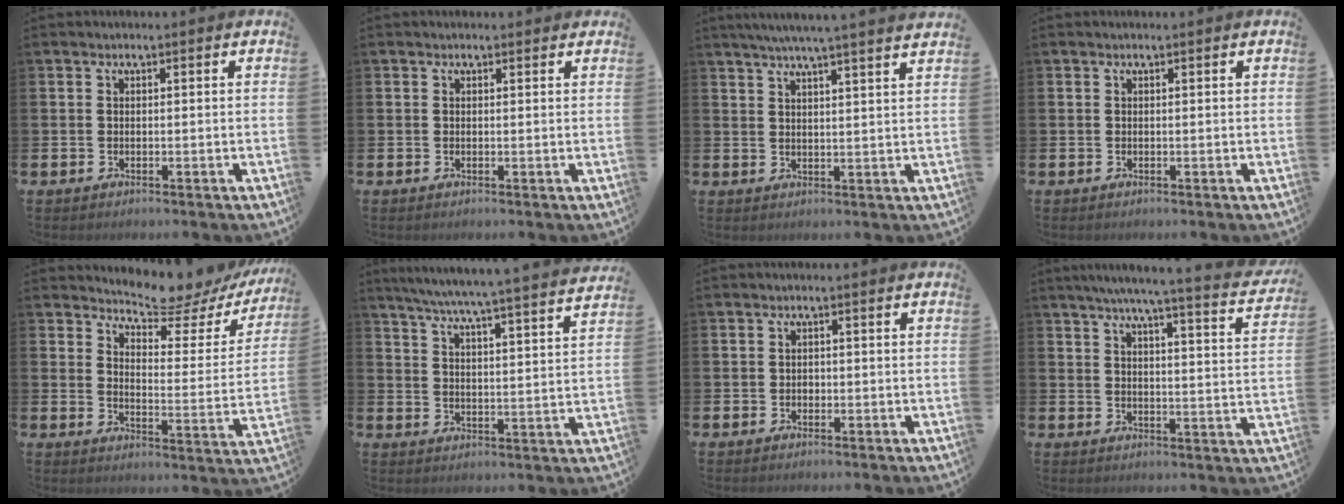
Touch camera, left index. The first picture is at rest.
{"total": 0.5, "force": [0.4, 0.3, 0.2], "torque": [0.012, -0.002, 0.003]}
{"total": 5.2, "force": [4.8, -1.0, 1.7], "torque": [-0.039, -0.022, 0.084]}
{"total": 0.0}
{"total": 7.0, "force": [6.8, 1.2, 1.6], "torque": [-0.038, -0.060, 0.113]}
{"total": 6.2, "force": [5.9, -0.4, 2.0], "torque": [-0.051, -0.051, 0.096]}
{"total": 0.7, "force": [-0.1, 0.7, 0.2], "torque": [-0.005, 0.006, -0.004]}
{"total": 5.8, "force": [5.1, -0.2, 2.6], "torque": [-0.052, -0.043, 0.079]}